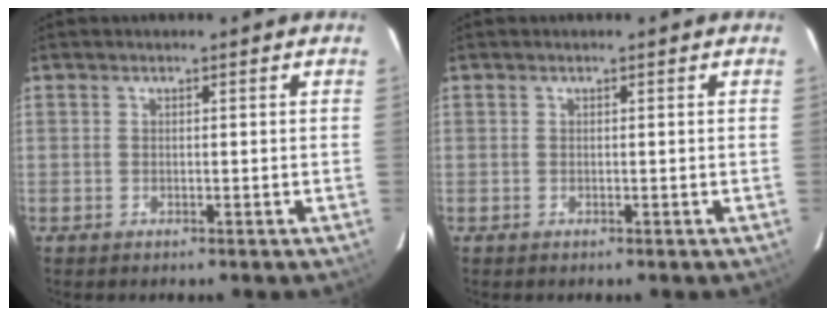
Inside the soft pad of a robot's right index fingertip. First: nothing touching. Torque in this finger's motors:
{"motor_torque": [0.00, 0.00, 0.01, 0.01]}